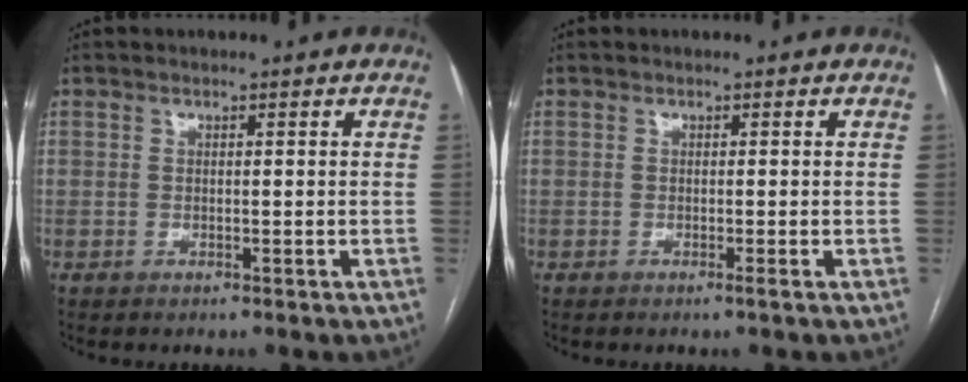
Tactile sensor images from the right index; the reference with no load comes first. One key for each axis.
{"total": 0.6, "fx": -0.3, "fy": -0.2, "fz": 0.4, "tx": -0.005, "ty": 0.000, "tz": -0.008}